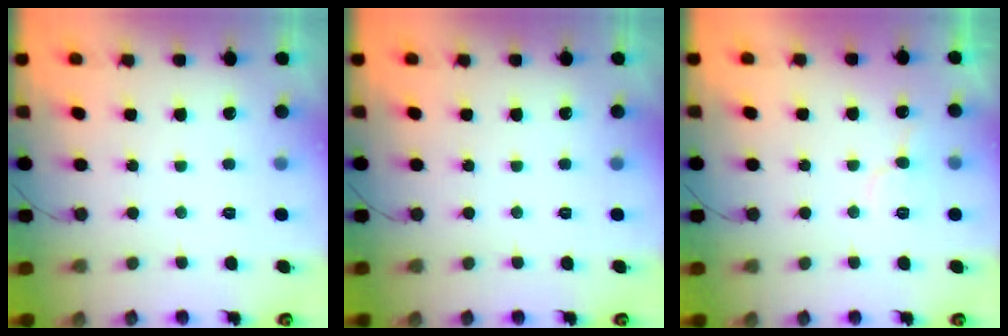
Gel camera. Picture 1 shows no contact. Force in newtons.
{"total": 0.0}
{"total": 7.6, "press": 7.6, "slide": 0.6}